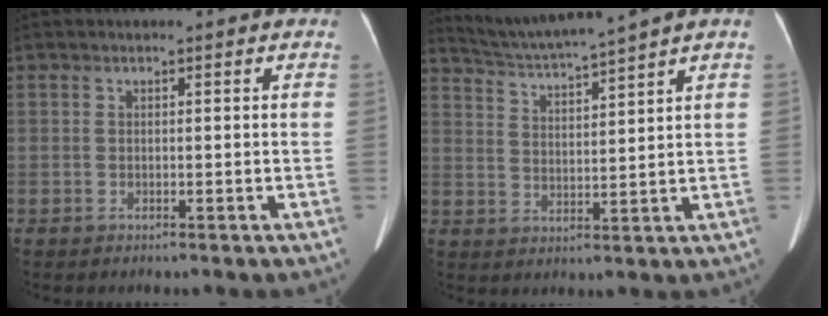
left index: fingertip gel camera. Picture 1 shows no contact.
{"total": 8.6, "force": [7.8, -2.2, 3.1], "torque": [-0.062, 0.003, 0.144]}